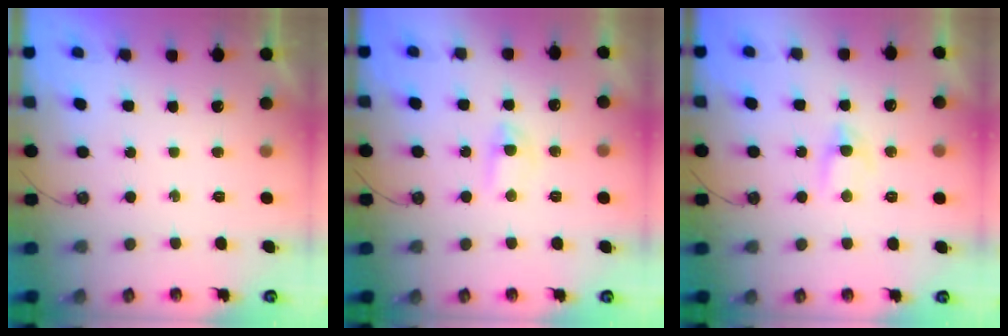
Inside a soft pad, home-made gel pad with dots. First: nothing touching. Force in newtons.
{"total": 4.5, "press": 4.5, "slide": 0.6}
{"total": 3.7, "press": 3.6, "slide": 0.6}